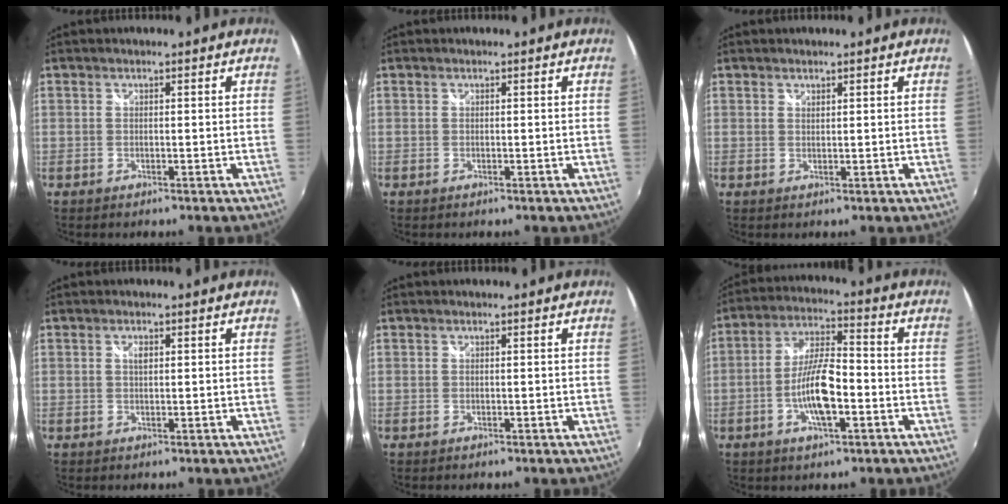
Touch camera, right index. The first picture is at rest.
{"total": 0.0}
{"total": 0.7, "force": [0.7, 0.3, 0.1], "torque": [-0.001, 0.000, 0.012]}
{"total": 1.2, "force": [0.4, 0.6, 0.9], "torque": [-0.017, 0.002, 0.005]}
{"total": 0.0}
{"total": 10.3, "force": [-3.2, 3.1, 9.3], "torque": [-0.184, 0.003, -0.060]}